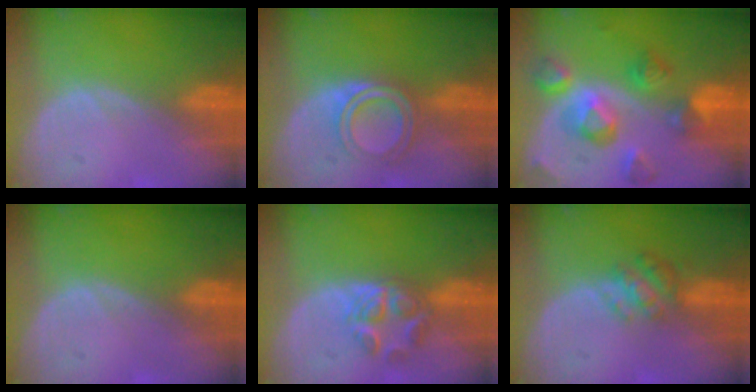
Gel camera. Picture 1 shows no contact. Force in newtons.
{"total": 5.3, "press": 4.9, "slide": 2.0}
{"total": 10.3, "press": 9.2, "slide": 4.7}
{"total": 0.0}
{"total": 6.1, "press": 5.3, "slide": 3.0}
{"total": 4.8, "press": 4.4, "slide": 1.9}